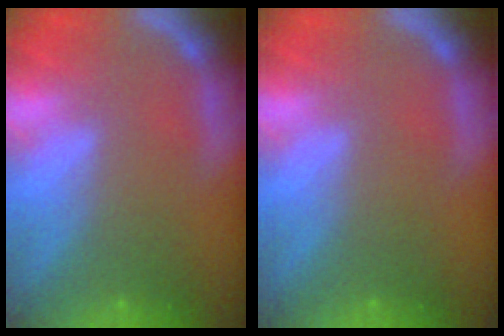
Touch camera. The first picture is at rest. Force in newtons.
{"total": 0.0}